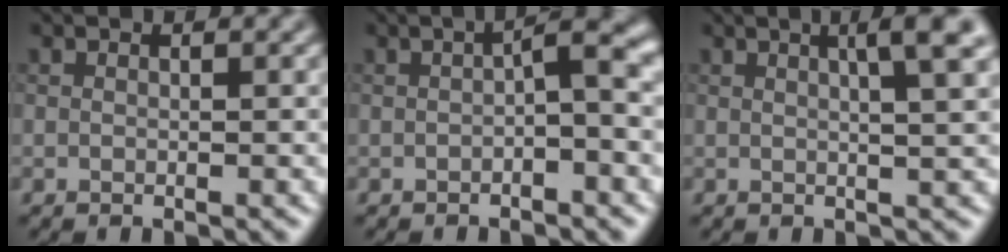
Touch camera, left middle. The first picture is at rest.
{"total": 2.8, "force": [-0.4, 0.5, 2.7], "torque": [-0.043, 0.013, -0.009]}
{"total": 4.8, "force": [1.8, 1.0, 4.3], "torque": [-0.048, 0.014, 0.019]}